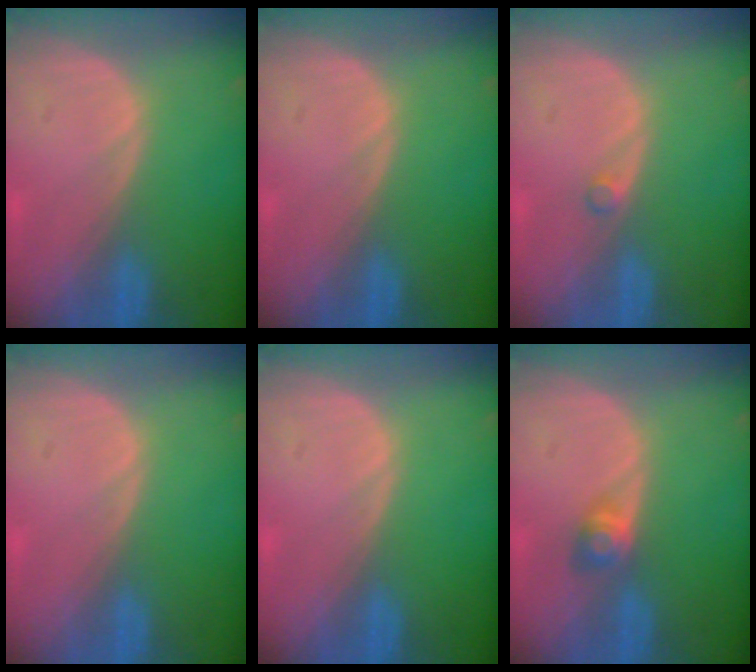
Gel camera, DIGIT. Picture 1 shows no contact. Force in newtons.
{"total": 0.0}
{"total": 0.9, "press": 0.9, "slide": 0.2}
{"total": 0.0}
{"total": 0.0}
{"total": 2.7, "press": 2.5, "slide": 1.1}